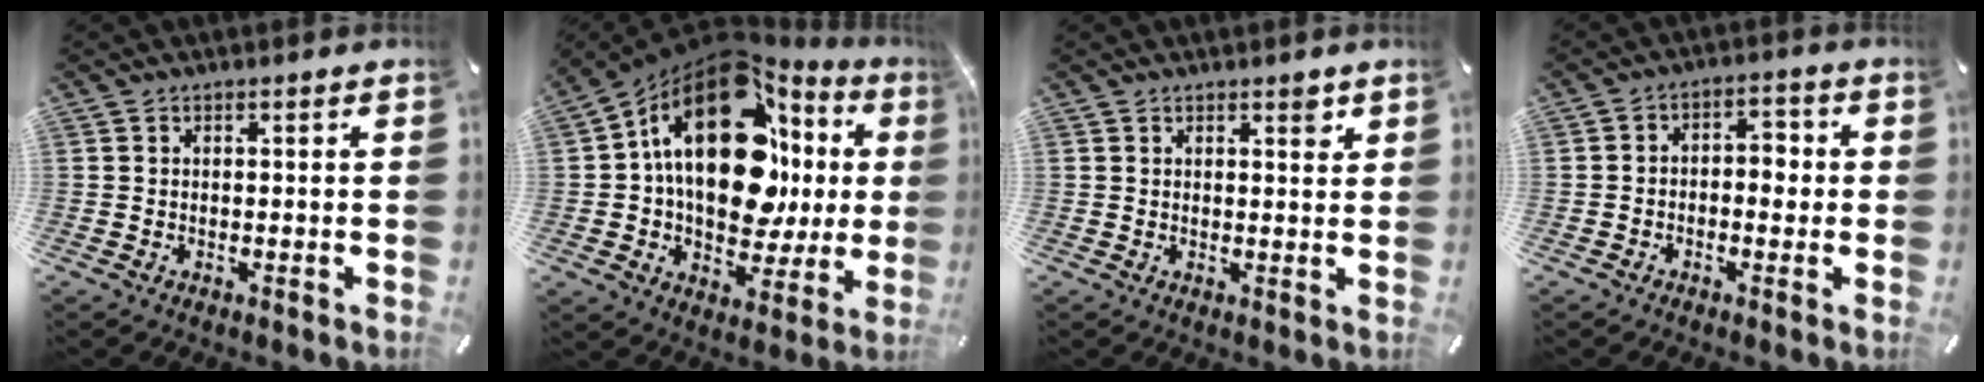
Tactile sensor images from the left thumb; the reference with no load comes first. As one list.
[{"total": 24.4, "force": [5.7, 14.9, 18.5], "torque": [-0.306, -0.039, 0.095]}, {"total": 2.4, "force": [1.5, 1.2, 1.4], "torque": [-0.006, -0.007, 0.022]}, {"total": 4.5, "force": [-1.5, 3.1, 3.0], "torque": [-0.037, 0.010, -0.034]}]